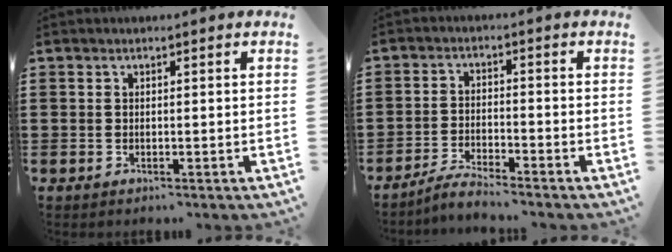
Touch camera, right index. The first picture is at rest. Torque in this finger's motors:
{"motor_torque": [0.96, 1.18, -0.05, -0.01]}